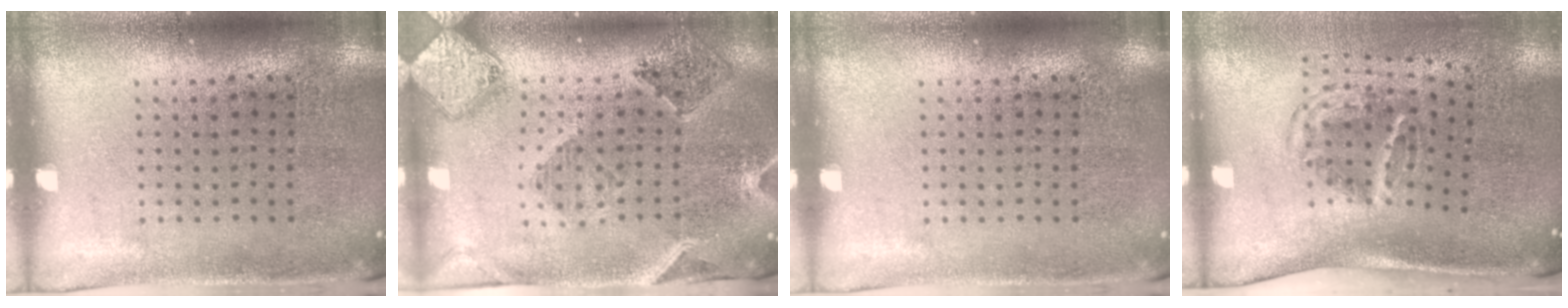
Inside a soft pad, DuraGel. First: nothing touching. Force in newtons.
{"total": 1.5, "press": 1.5, "slide": 0.3}
{"total": 0.0}
{"total": 1.9, "press": 1.2, "slide": 1.5}